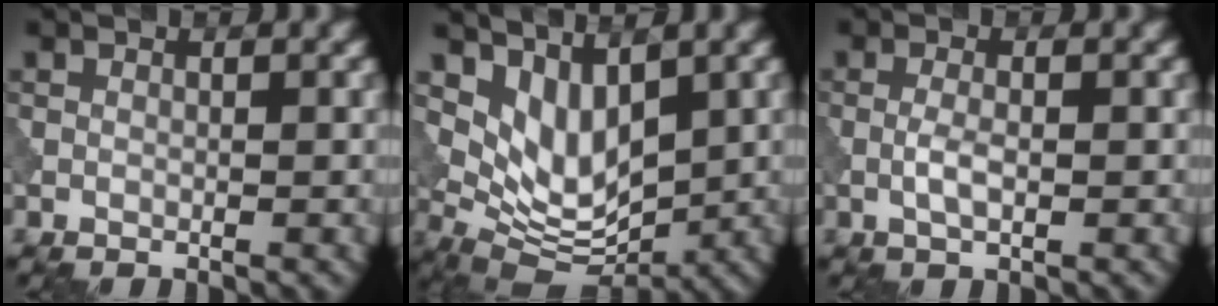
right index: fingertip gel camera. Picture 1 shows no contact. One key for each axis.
{"total": 5.5, "fx": 2.5, "fy": 3.0, "fz": 3.9, "tx": -0.079, "ty": -0.018, "tz": 0.051}
{"total": 1.8, "fx": -0.4, "fy": 0.5, "fz": 1.7, "tx": -0.037, "ty": -0.001, "tz": -0.011}